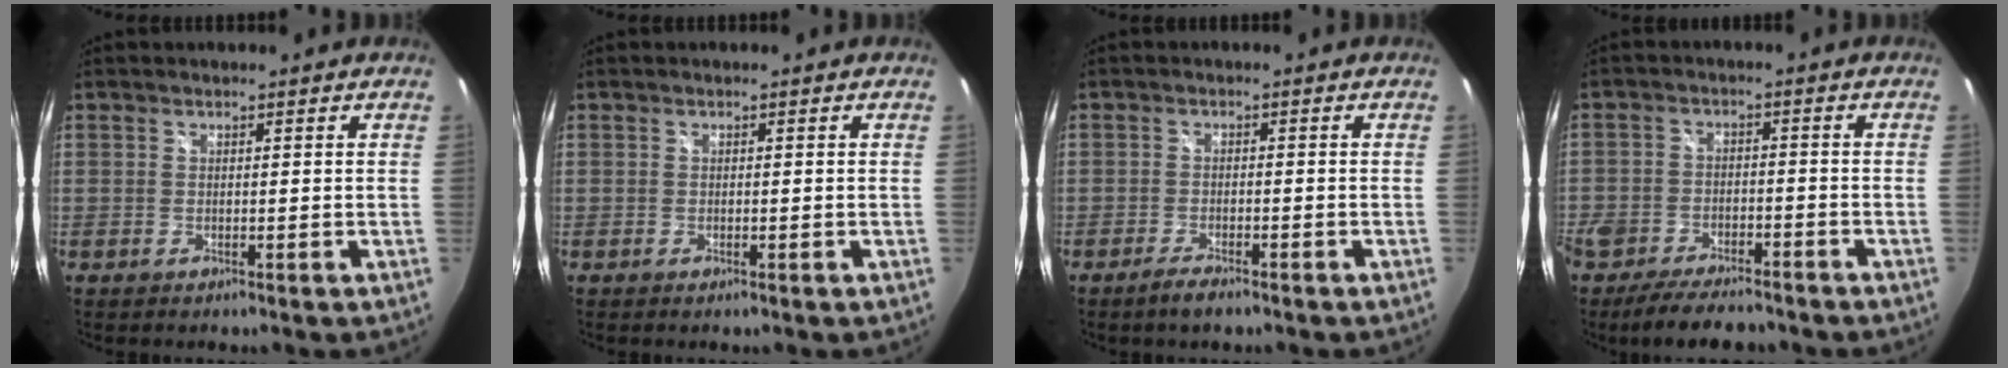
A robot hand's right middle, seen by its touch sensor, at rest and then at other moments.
{"total": 0.0}
{"total": 2.9, "force": [-2.4, 0.5, 1.6], "torque": [-0.047, -0.002, -0.047]}
{"total": 11.3, "force": [-9.2, 4.0, 5.2], "torque": [-0.124, -0.024, -0.154]}